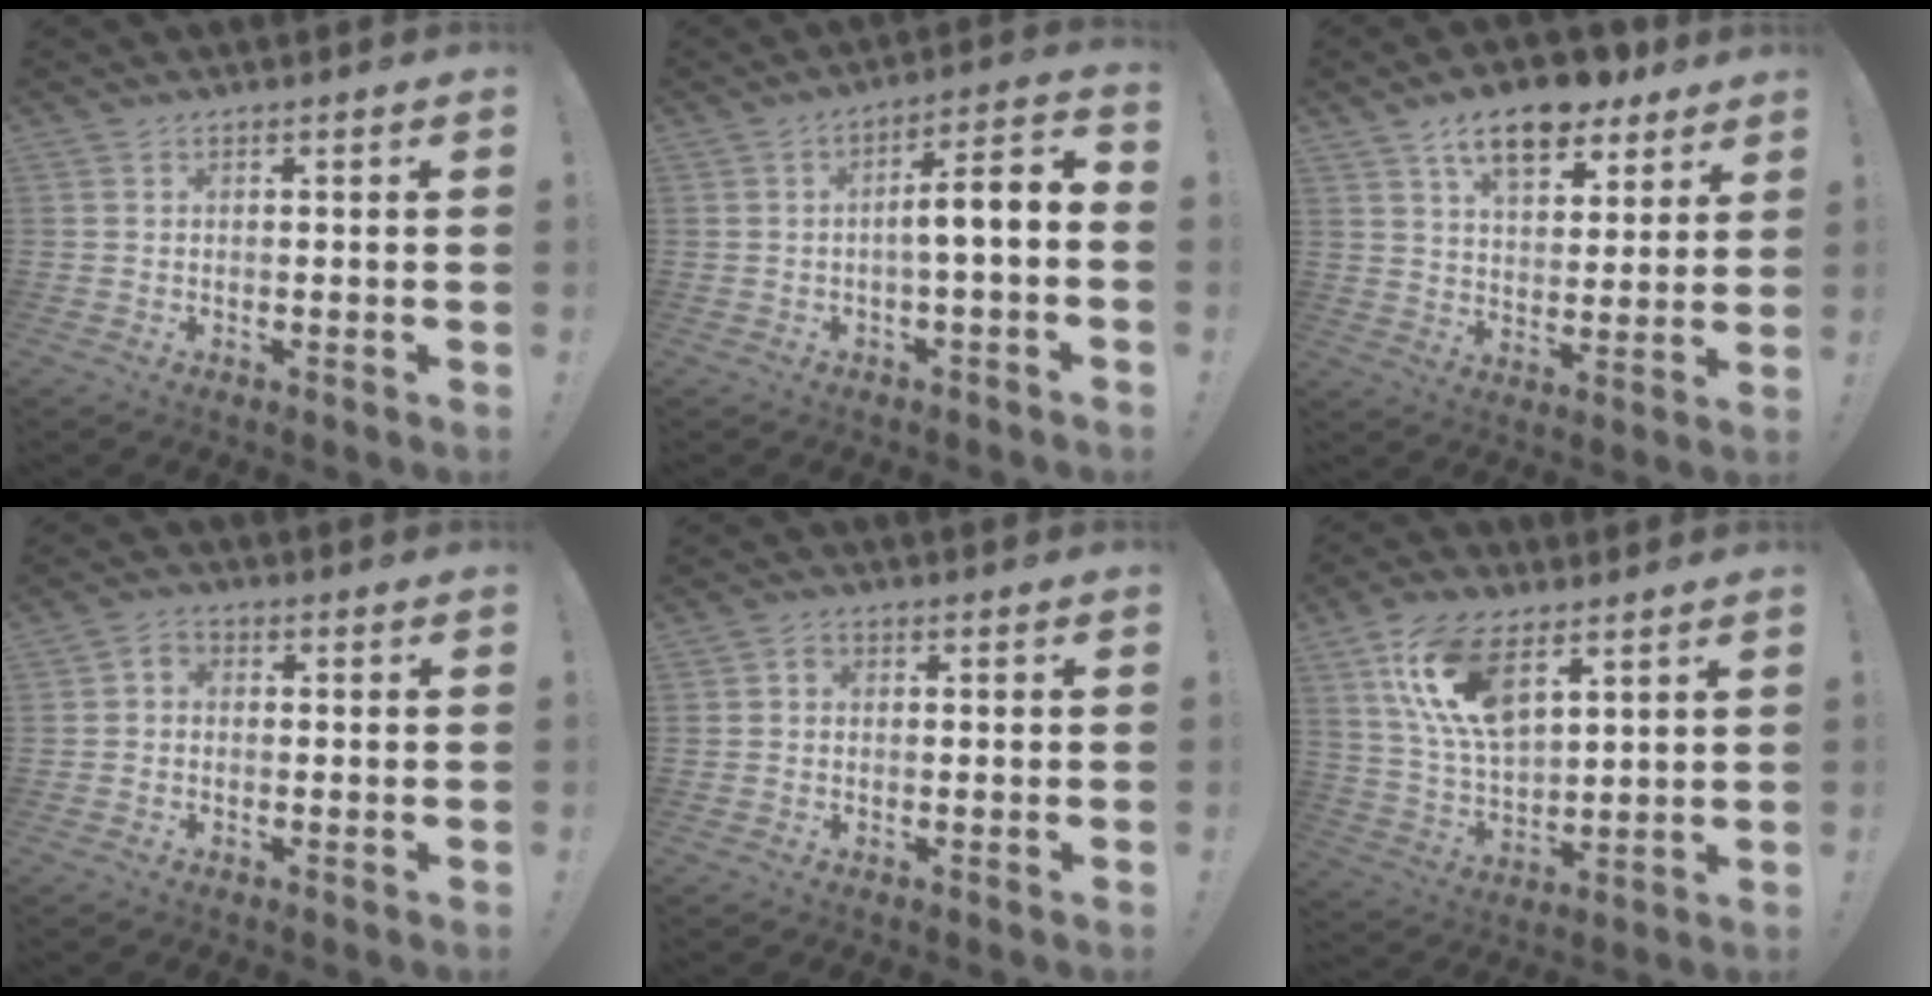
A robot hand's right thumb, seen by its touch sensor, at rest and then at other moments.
{"total": 7.4, "force": [-0.6, 0.8, 7.3], "torque": [-0.110, -0.005, -0.018]}
{"total": 13.0, "force": [8.7, 6.3, 7.3], "torque": [-0.114, -0.049, 0.151]}
{"total": 2.4, "force": [-1.1, 1.7, 1.3], "torque": [-0.027, 0.011, -0.018]}
{"total": 1.7, "force": [-0.3, 1.4, 0.8], "torque": [-0.024, 0.011, -0.005]}
{"total": 16.4, "force": [8.4, 8.3, 11.4], "torque": [-0.233, -0.031, 0.153]}